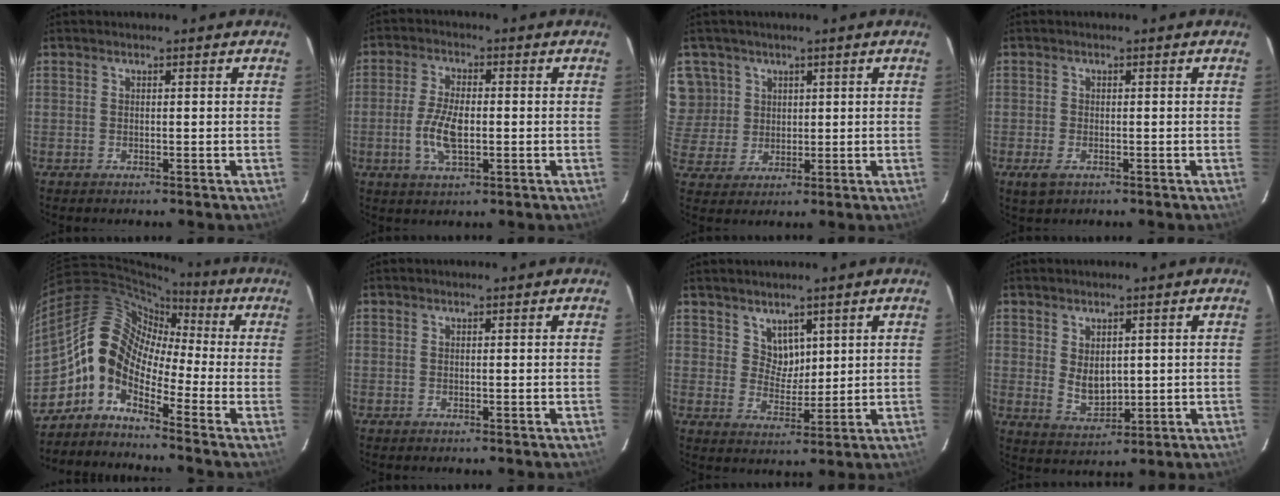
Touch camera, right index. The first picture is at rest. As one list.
[{"total": 7.4, "force": [-1.4, 3.1, 6.6], "torque": [-0.138, -0.002, -0.026]}, {"total": 8.1, "force": [3.4, 7.2, 1.6], "torque": [-0.033, 0.008, 0.074]}, {"total": 3.0, "force": [-1.6, 1.6, 2.0], "torque": [-0.040, -0.008, -0.026]}, {"total": 9.0, "force": [-3.3, 5.6, 6.3], "torque": [-0.092, 0.026, -0.087]}, {"total": 0.0}, {"total": 4.4, "force": [2.7, 3.2, 1.1], "torque": [-0.010, 0.002, 0.054]}, {"total": 5.6, "force": [1.1, 3.8, 4.0], "torque": [-0.067, -0.005, 0.032]}]